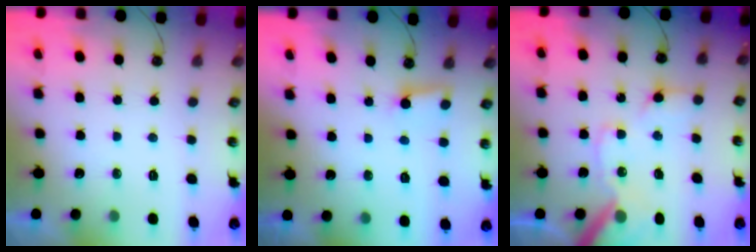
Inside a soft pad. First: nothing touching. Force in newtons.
{"total": 2.6, "press": 2.6, "slide": 0.3}
{"total": 13.7, "press": 13.6, "slide": 2.0}